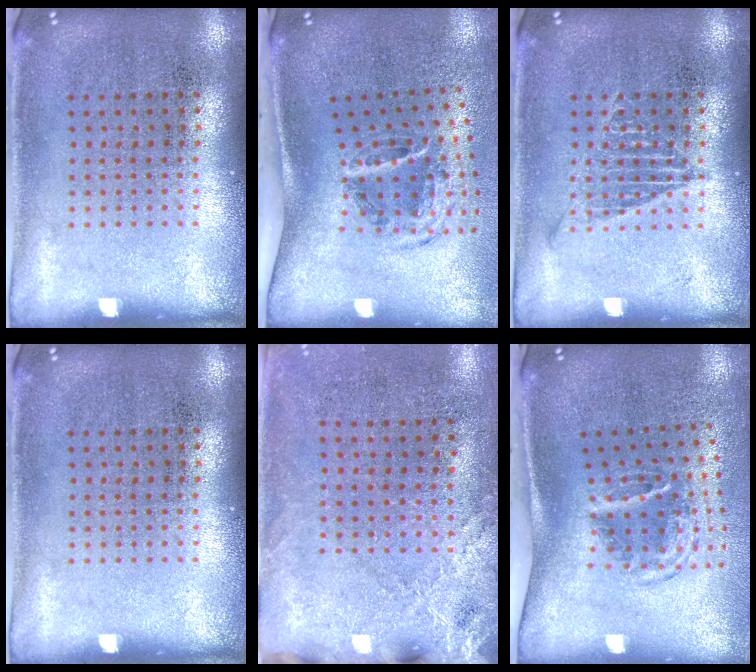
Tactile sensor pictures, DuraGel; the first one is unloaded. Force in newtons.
{"total": 2.0, "press": 1.2, "slide": 1.6}
{"total": 1.4, "press": 1.4, "slide": 0.2}
{"total": 0.0}
{"total": 2.4, "press": 2.1, "slide": 1.2}
{"total": 1.9, "press": 1.2, "slide": 1.5}